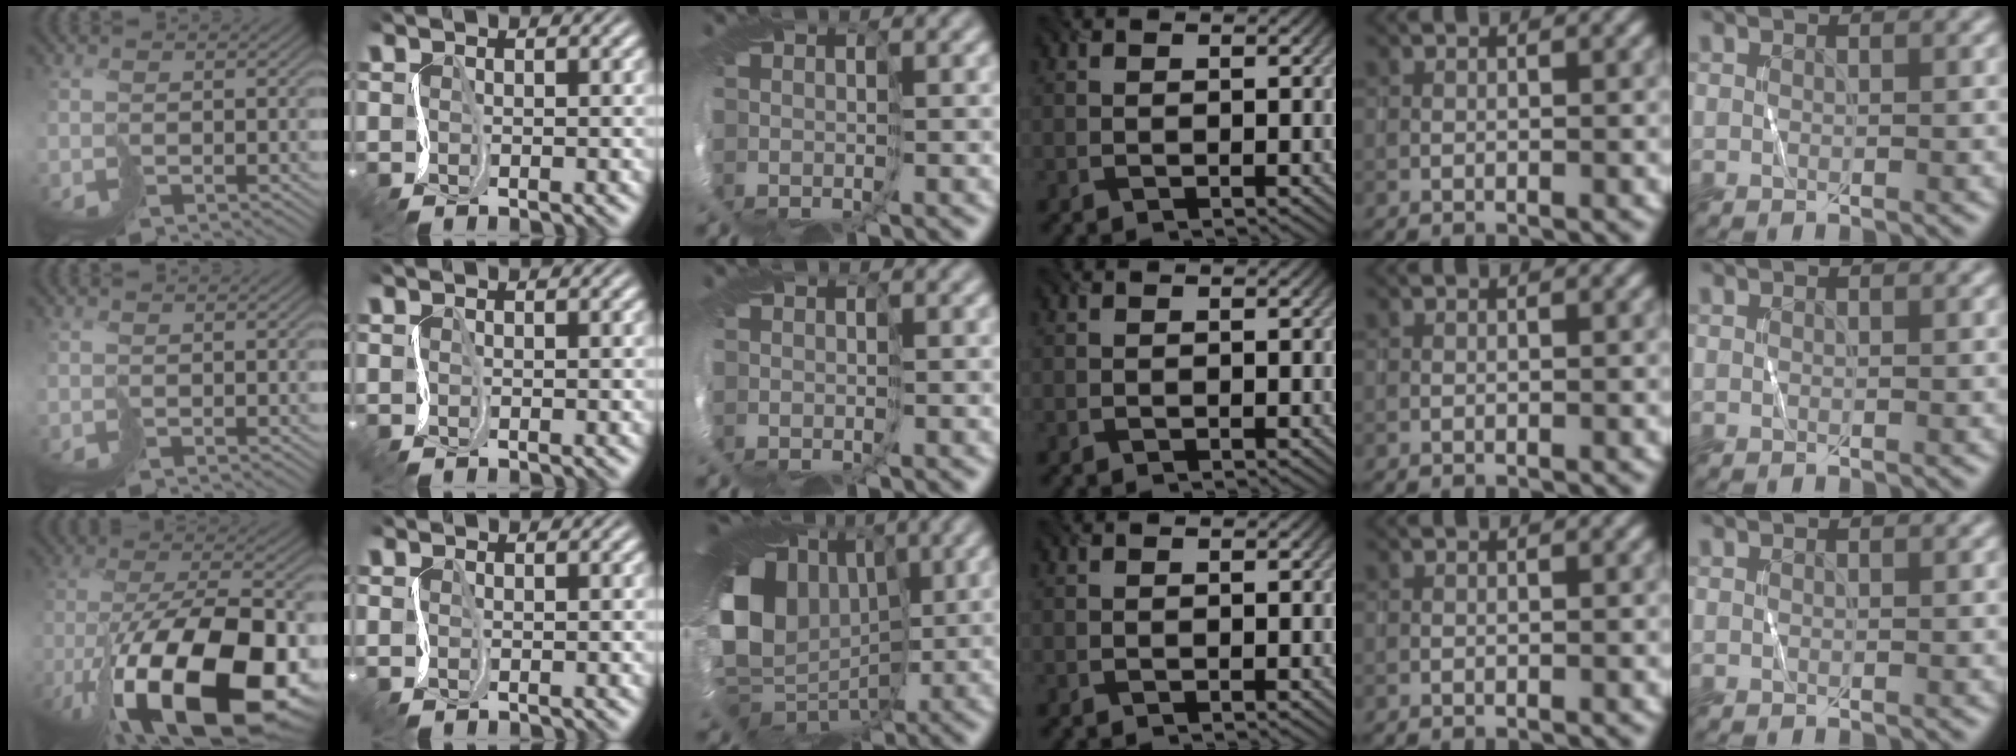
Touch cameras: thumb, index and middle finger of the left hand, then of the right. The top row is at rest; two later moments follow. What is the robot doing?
{"motion": "cut", "object": "wrapping paper"}